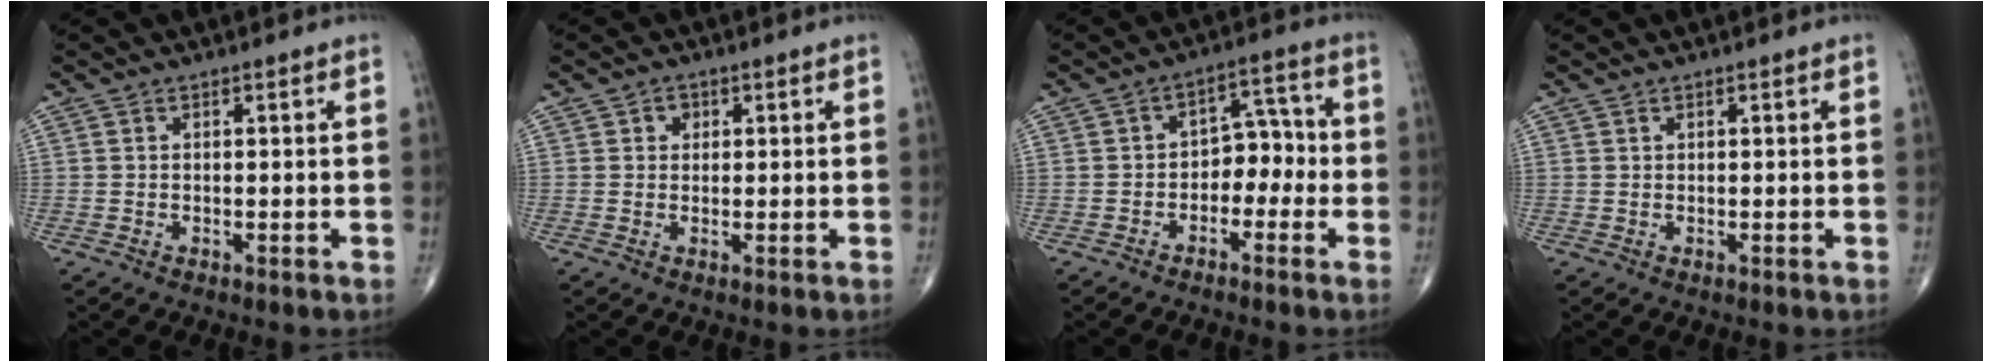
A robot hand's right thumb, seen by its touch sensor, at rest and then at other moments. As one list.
[{"total": 1.7, "force": [0.6, 1.5, 0.6], "torque": [0.005, 0.001, 0.005]}, {"total": 6.5, "force": [-2.0, 4.5, 4.3], "torque": [-0.027, 0.041, -0.042]}, {"total": 0.0}]